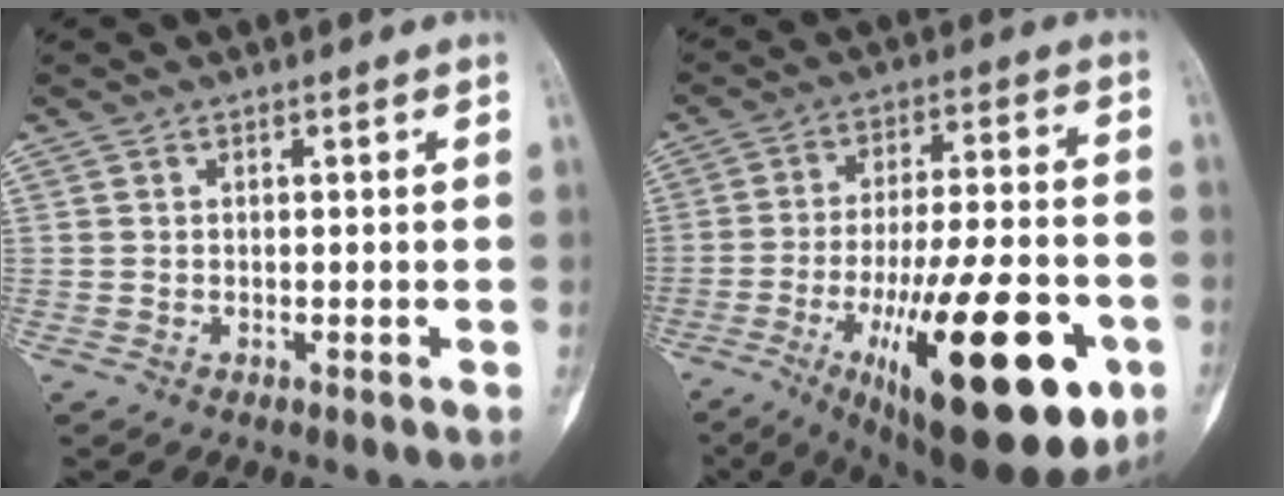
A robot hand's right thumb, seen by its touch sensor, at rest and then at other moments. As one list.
[{"total": 29.0, "force": [-10.7, 9.5, 25.2], "torque": [-0.354, 0.025, -0.147]}]